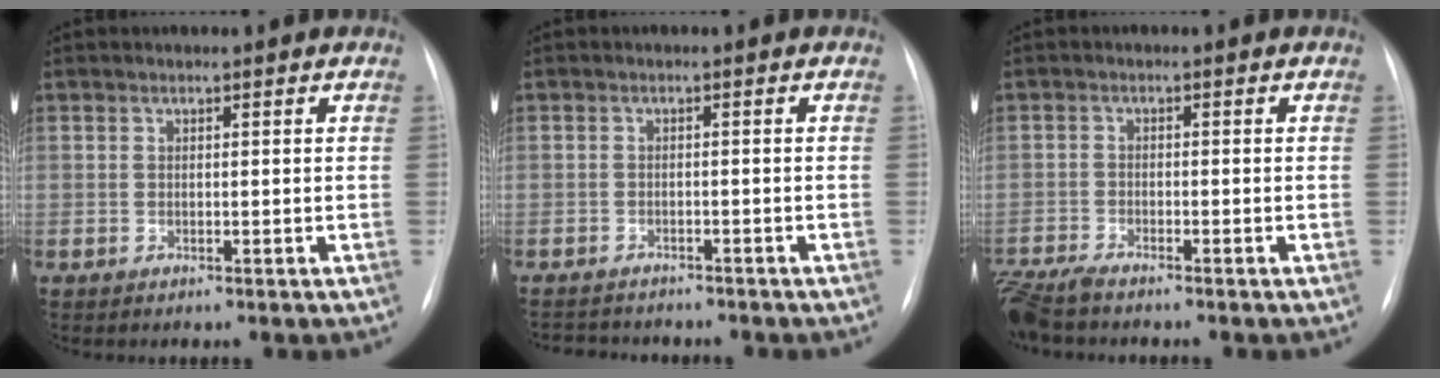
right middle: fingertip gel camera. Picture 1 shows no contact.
{"total": 6.9, "force": [-6.2, 2.2, 2.0], "torque": [-0.034, -0.001, -0.082]}
{"total": 5.1, "force": [-4.6, 0.2, 2.1], "torque": [-0.039, -0.019, -0.086]}